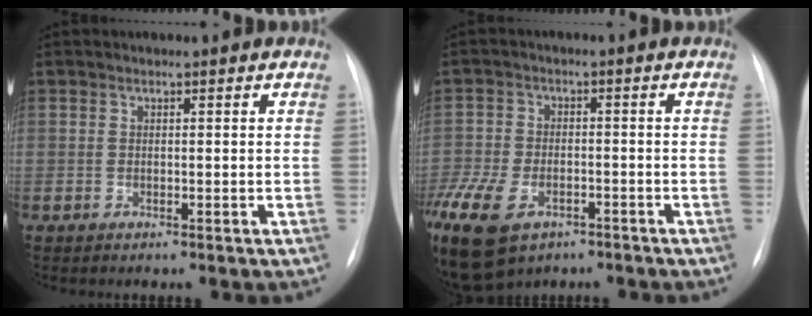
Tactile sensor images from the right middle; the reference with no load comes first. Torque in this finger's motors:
{"motor_torque": [1.08, -1.06, 1.05, 0.21]}